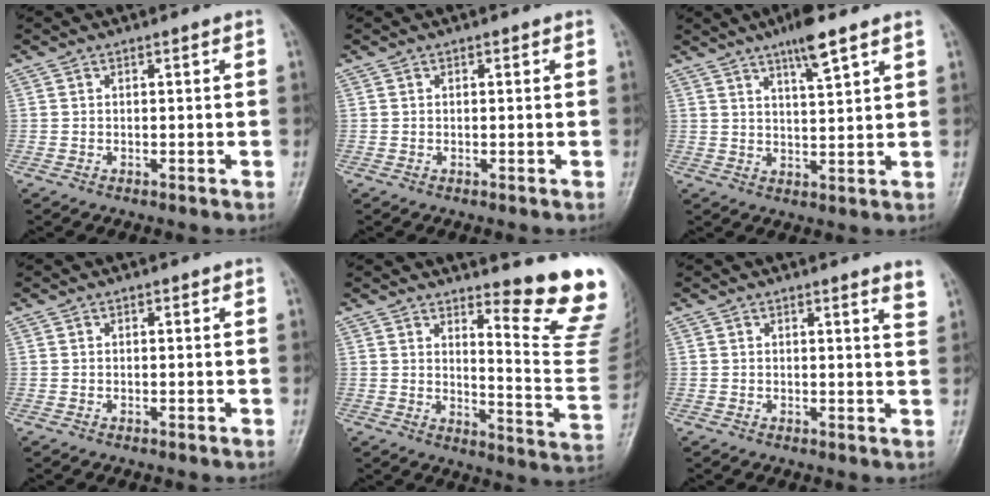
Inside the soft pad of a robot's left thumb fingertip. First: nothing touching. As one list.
[{"total": 0.0}, {"total": 7.0, "force": [4.6, 1.0, 5.1], "torque": [-0.084, -0.025, 0.077]}, {"total": 0.0}, {"total": 15.7, "force": [12.2, 1.6, 9.7], "torque": [-0.104, -0.146, 0.153]}, {"total": 2.5, "force": [2.1, 0.1, 1.4], "torque": [-0.016, -0.017, 0.017]}]